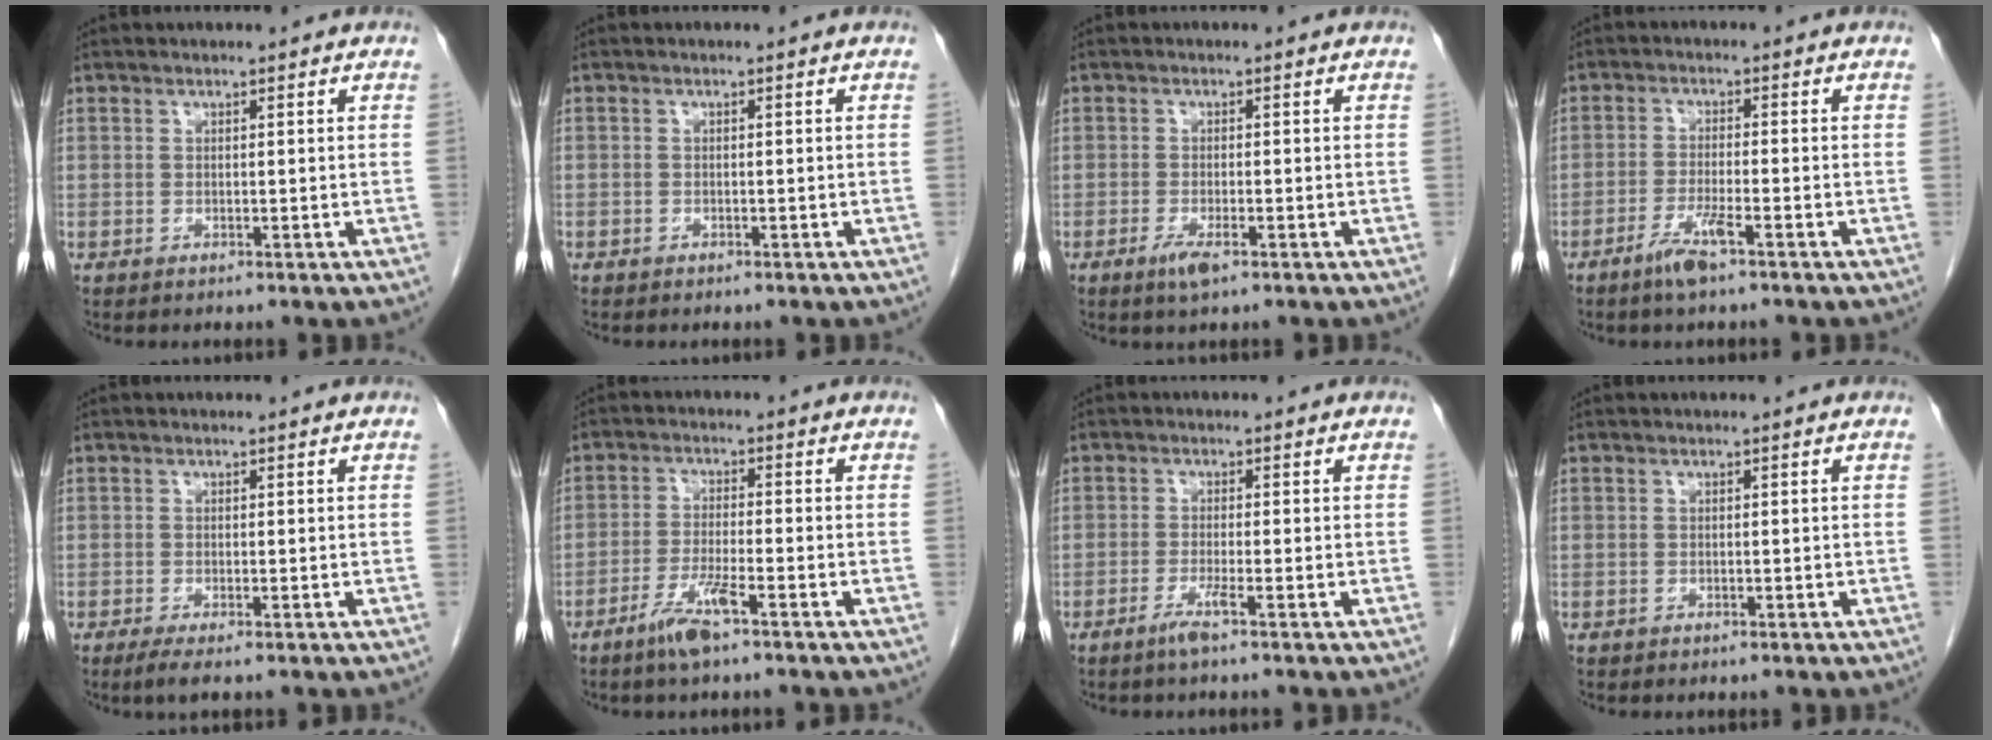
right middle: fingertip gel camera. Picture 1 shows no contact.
{"total": 0.7, "force": [-0.5, 0.5, 0.0], "torque": [-0.008, 0.003, -0.010]}
{"total": 2.7, "force": [-1.5, 0.5, 2.1], "torque": [-0.043, -0.003, -0.027]}
{"total": 4.1, "force": [-2.8, 0.1, 3.1], "torque": [-0.064, -0.006, -0.054]}
{"total": 2.0, "force": [-1.3, 0.2, 1.5], "torque": [-0.032, -0.007, -0.025]}
{"total": 5.1, "force": [-3.4, 0.2, 3.9], "torque": [-0.080, -0.007, -0.066]}
{"total": 2.5, "force": [-1.6, -0.5, 1.8], "torque": [-0.039, -0.006, -0.034]}
{"total": 0.0}